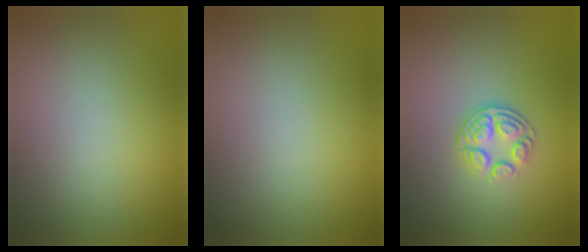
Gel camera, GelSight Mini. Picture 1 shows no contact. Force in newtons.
{"total": 0.0}
{"total": 3.5, "press": 2.5, "slide": 2.5}